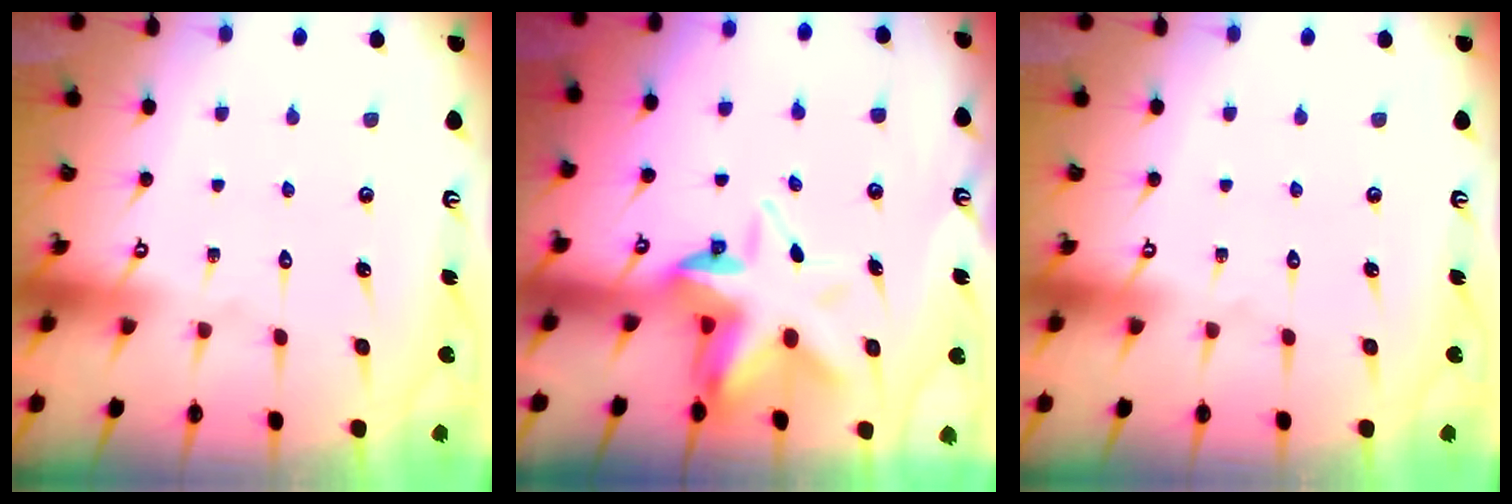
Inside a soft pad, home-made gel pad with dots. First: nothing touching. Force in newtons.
{"total": 7.9, "press": 7.7, "slide": 1.7}
{"total": 0.0}